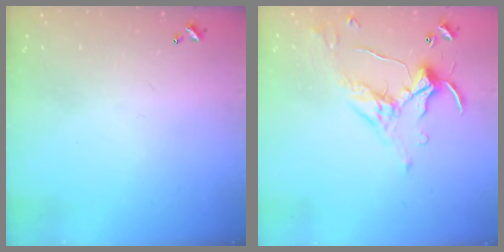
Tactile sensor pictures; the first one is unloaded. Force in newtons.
{"total": 1.7, "press": 1.5, "slide": 0.8}